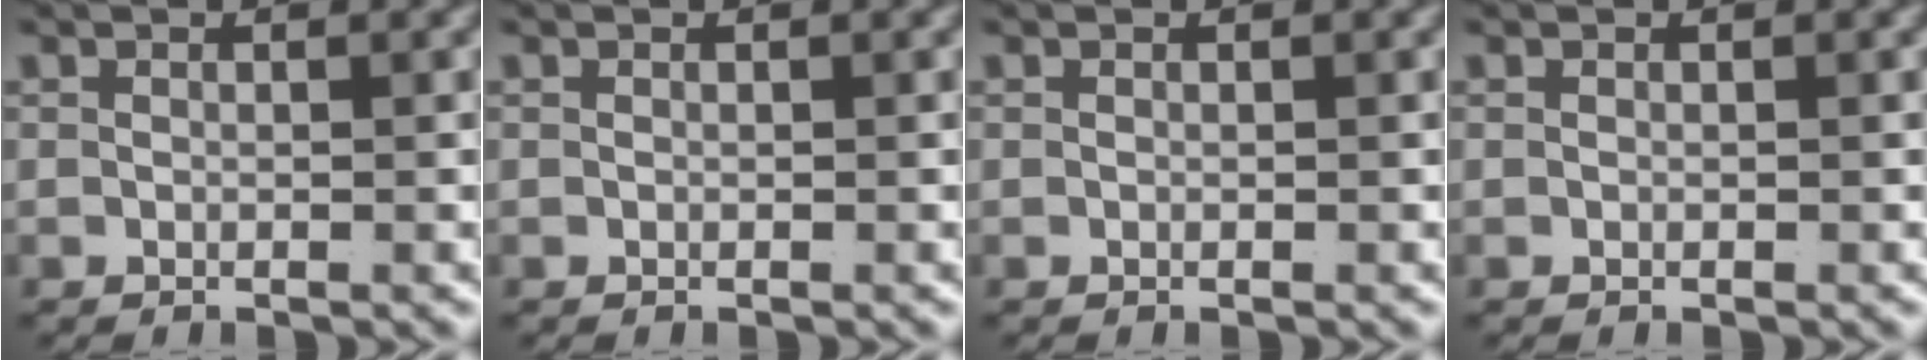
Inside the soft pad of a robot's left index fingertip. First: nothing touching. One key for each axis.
{"total": 0.0}
{"total": 0.0}
{"total": 0.0}